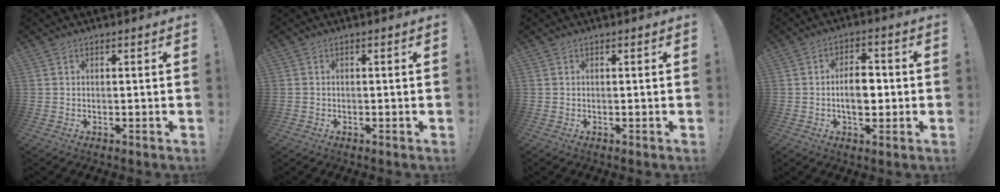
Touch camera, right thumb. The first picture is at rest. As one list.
[{"total": 0.8, "force": [-0.6, 0.3, 0.4], "torque": [-0.006, 0.001, -0.010]}, {"total": 0.0}, {"total": 8.0, "force": [-1.0, 5.0, 6.2], "torque": [-0.106, 0.009, -0.023]}]